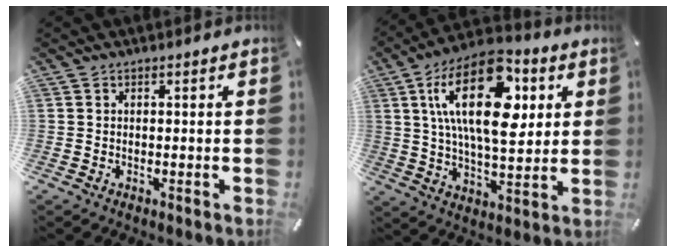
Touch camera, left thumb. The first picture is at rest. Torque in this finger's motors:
{"motor_torque": [2.47, 2.44, 1.60, -1.17, 0.78]}